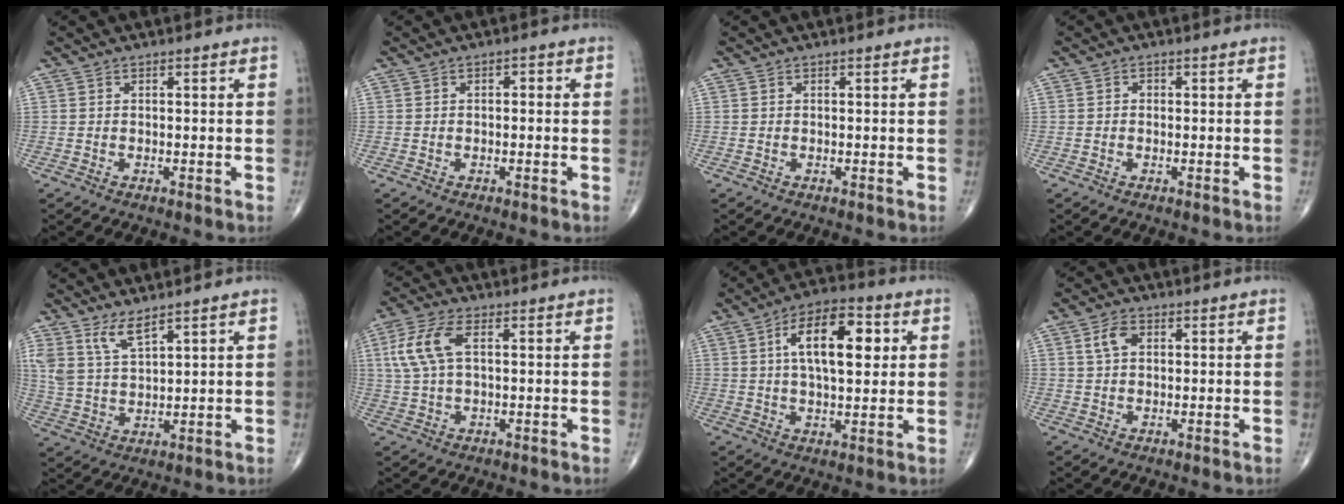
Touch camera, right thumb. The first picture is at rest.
{"total": 1.2, "force": [0.1, 0.7, 1.0], "torque": [-0.011, 0.005, -0.002]}
{"total": 0.0}
{"total": 0.7, "force": [0.0, 0.6, 0.3], "torque": [-0.001, 0.003, -0.005]}
{"total": 6.1, "force": [4.5, 1.8, 3.7], "torque": [-0.072, -0.029, 0.097]}
{"total": 8.6, "force": [2.1, 4.1, 7.2], "torque": [-0.172, 0.015, 0.041]}
{"total": 14.2, "force": [3.6, 6.5, 12.1], "torque": [-0.180, 0.006, 0.055]}
{"total": 4.0, "force": [1.3, 2.5, 2.8], "torque": [-0.054, 0.005, 0.023]}